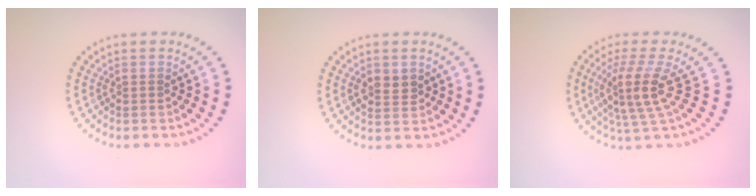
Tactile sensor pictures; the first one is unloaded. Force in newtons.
{"total": 2.0, "press": 2.0, "slide": 0.2}
{"total": 4.2, "press": 3.2, "slide": 2.8}